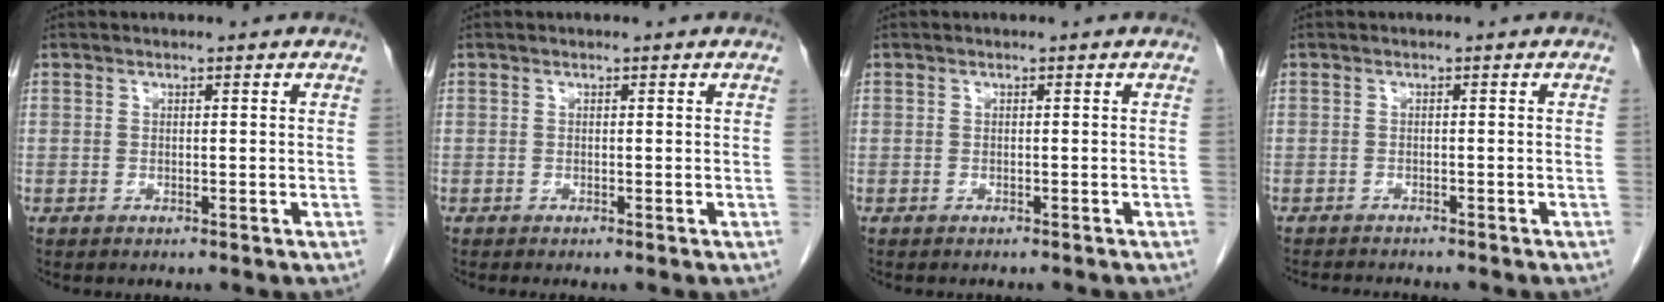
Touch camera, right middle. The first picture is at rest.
{"total": 0.0}
{"total": 2.5, "force": [-2.2, 0.5, 0.9], "torque": [-0.016, -0.003, -0.024]}
{"total": 3.8, "force": [-3.7, 0.3, 1.1], "torque": [-0.013, -0.011, -0.055]}